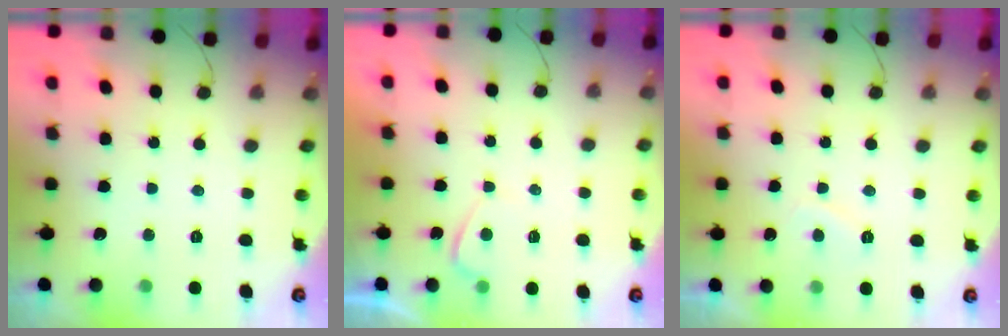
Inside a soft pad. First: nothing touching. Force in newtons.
{"total": 0.6, "press": 0.3, "slide": 0.5}
{"total": 1.8, "press": 1.7, "slide": 0.7}